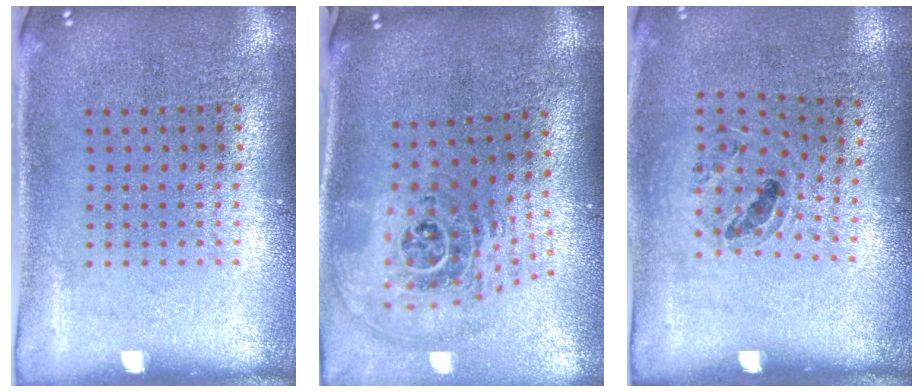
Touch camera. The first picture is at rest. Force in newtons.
{"total": 2.0, "press": 1.5, "slide": 1.3}
{"total": 0.9, "press": 0.8, "slide": 0.4}